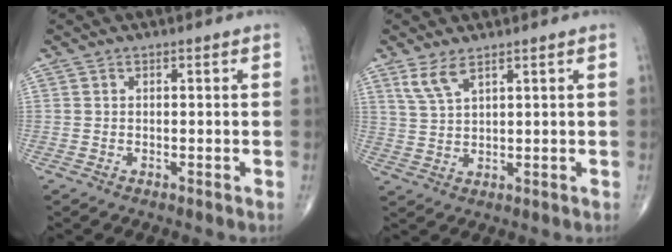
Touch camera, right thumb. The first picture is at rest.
{"total": 4.2, "force": [2.8, 1.2, 2.9], "torque": [-0.065, -0.011, 0.066]}